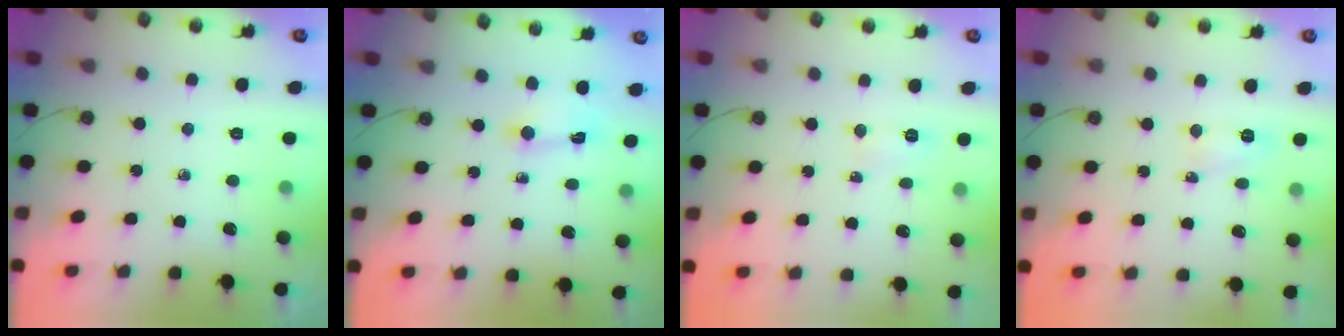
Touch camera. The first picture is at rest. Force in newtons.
{"total": 1.6, "press": 1.6, "slide": 0.2}
{"total": 4.2, "press": 4.2, "slide": 0.5}
{"total": 3.7, "press": 3.7, "slide": 0.7}